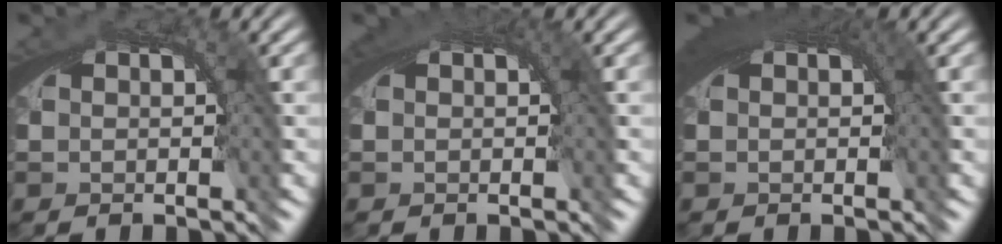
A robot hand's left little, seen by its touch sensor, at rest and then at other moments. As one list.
[{"total": 0.9, "force": [0.3, 0.6, 0.6], "torque": [-0.011, -0.004, 0.006]}, {"total": 3.4, "force": [0.9, 1.8, 2.8], "torque": [-0.044, -0.006, 0.015]}]